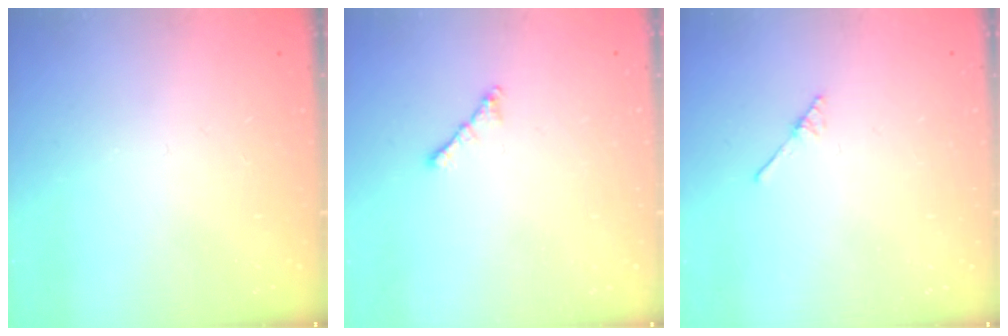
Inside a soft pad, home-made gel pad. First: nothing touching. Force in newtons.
{"total": 2.1, "press": 2.0, "slide": 0.6}
{"total": 2.0, "press": 2.0, "slide": 0.2}